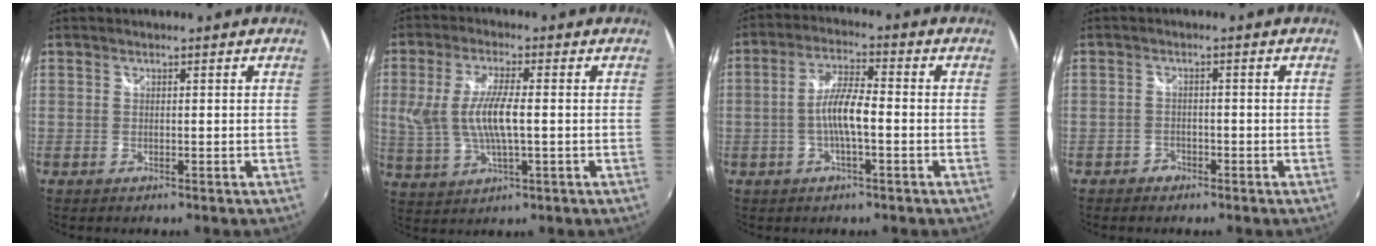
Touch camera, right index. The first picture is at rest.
{"total": 9.8, "force": [-0.1, 3.0, 9.4], "torque": [-0.193, -0.005, 0.007]}
{"total": 6.7, "force": [-1.6, 1.3, 6.4], "torque": [-0.127, 0.008, -0.030]}
{"total": 1.9, "force": [-1.6, 1.0, 0.1], "torque": [-0.005, 0.005, -0.029]}